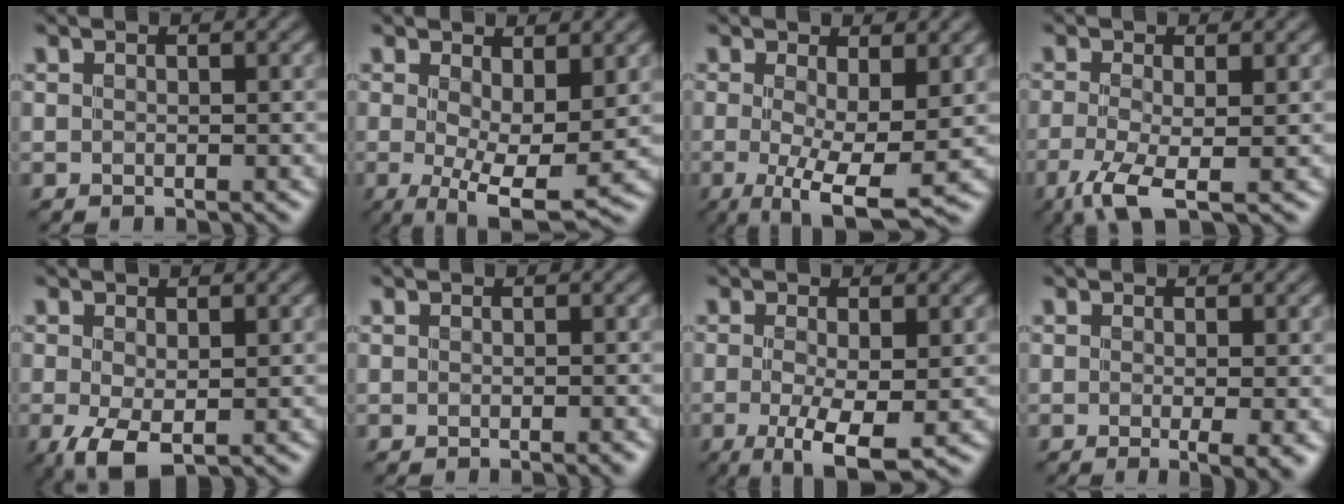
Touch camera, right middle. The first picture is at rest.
{"total": 6.8, "force": [0.2, 2.3, 6.4], "torque": [-0.105, -0.016, 0.005]}
{"total": 7.2, "force": [-0.9, 1.9, 6.8], "torque": [-0.116, -0.016, -0.015]}
{"total": 4.1, "force": [-1.9, 0.9, 3.5], "torque": [-0.084, -0.011, -0.041]}
{"total": 3.3, "force": [-0.9, 1.5, 2.8], "torque": [-0.069, -0.010, -0.014]}
{"total": 1.0, "force": [-0.3, 0.3, 0.9], "torque": [-0.004, 0.003, -0.007]}
{"total": 4.8, "force": [-1.3, 1.1, 4.5], "torque": [-0.089, -0.017, -0.022]}
{"total": 2.6, "force": [-0.2, 0.4, 2.5], "torque": [-0.031, -0.009, -0.001]}